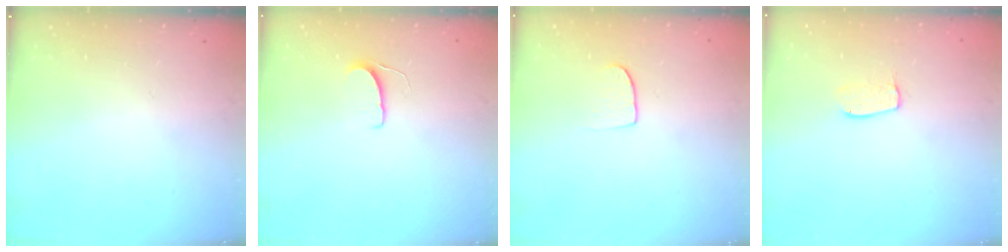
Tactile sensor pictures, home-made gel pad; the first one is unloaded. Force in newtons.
{"total": 5.4, "press": 5.4, "slide": 0.4}
{"total": 6.4, "press": 6.3, "slide": 0.4}
{"total": 6.5, "press": 6.5, "slide": 0.5}